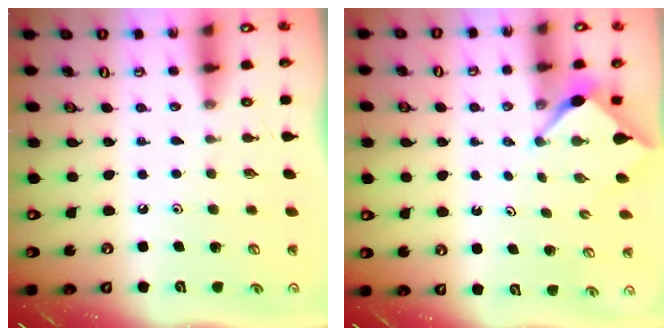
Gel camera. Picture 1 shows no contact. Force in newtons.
{"total": 2.5, "press": 2.5, "slide": 0.3}